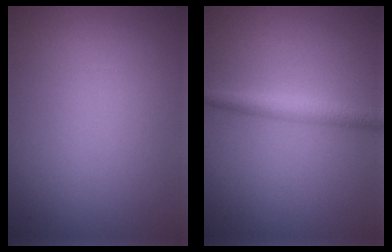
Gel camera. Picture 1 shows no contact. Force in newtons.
{"total": 2.3, "press": 2.3, "slide": 0.1}